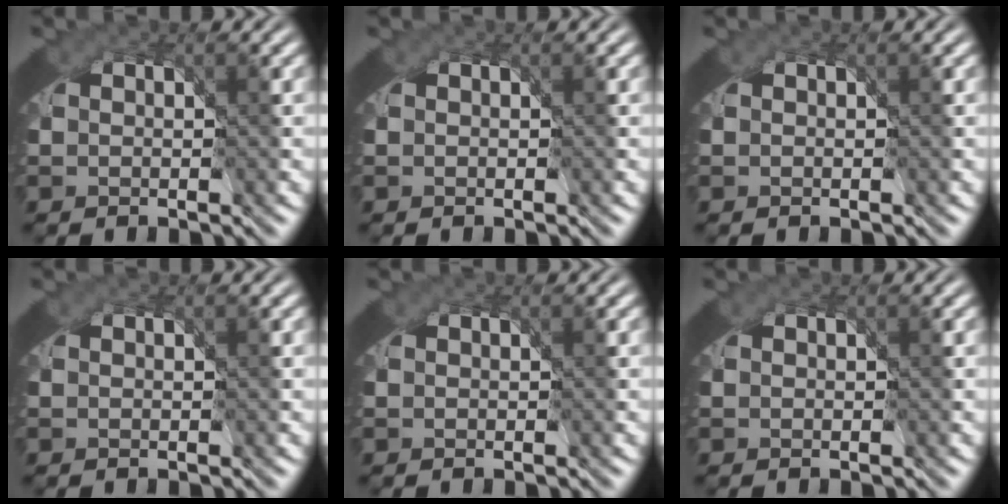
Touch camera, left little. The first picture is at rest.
{"total": 0.0}
{"total": 0.0}
{"total": 0.0}
{"total": 0.0}
{"total": 0.0}